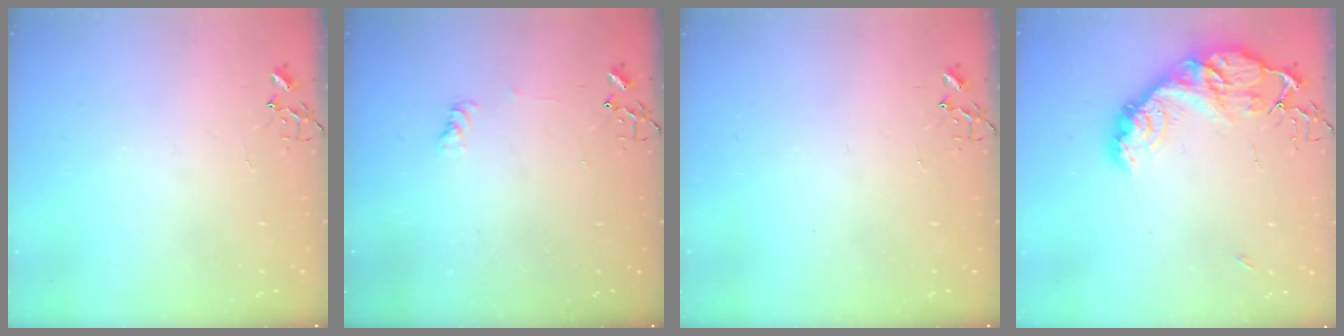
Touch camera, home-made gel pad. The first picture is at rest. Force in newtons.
{"total": 4.5, "press": 4.4, "slide": 0.6}
{"total": 0.0}
{"total": 15.4, "press": 15.3, "slide": 1.3}